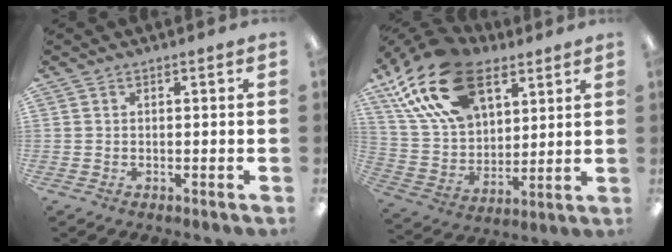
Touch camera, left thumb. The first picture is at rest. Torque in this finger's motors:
{"motor_torque": [0.85, 0.85, 1.39, -1.38, 0.35]}